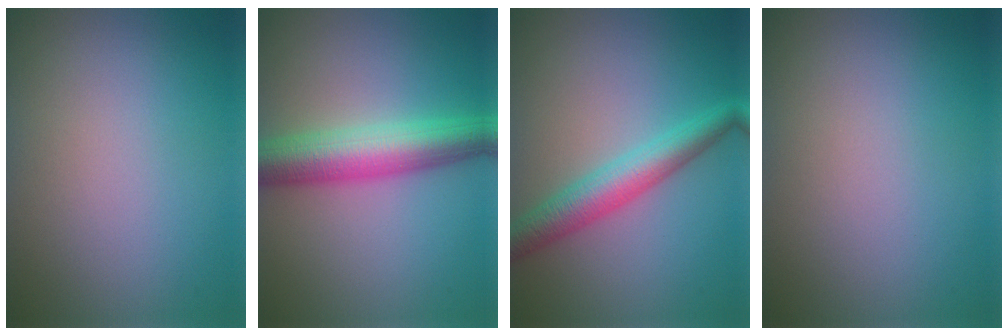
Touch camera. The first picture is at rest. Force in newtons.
{"total": 6.5, "press": 6.5, "slide": 0.2}
{"total": 4.3, "press": 4.3, "slide": 0.0}
{"total": 0.0}